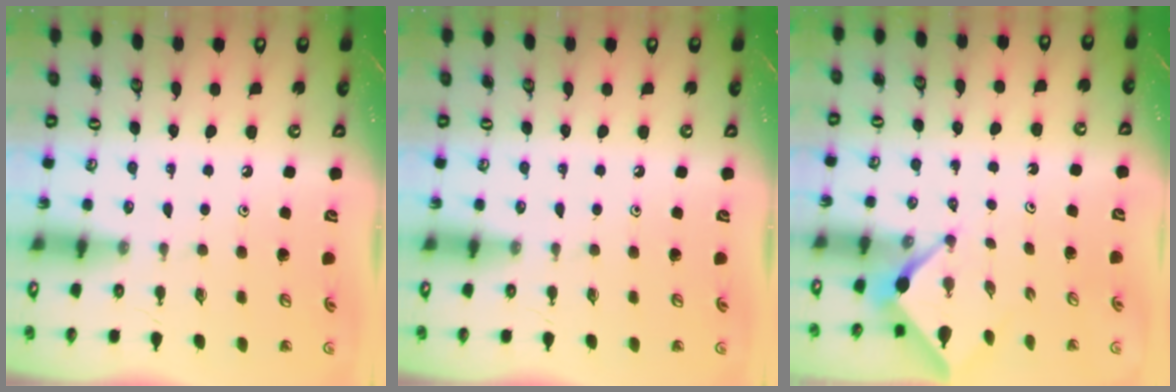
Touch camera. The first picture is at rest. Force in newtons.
{"total": 0.0}
{"total": 2.5, "press": 2.5, "slide": 0.2}